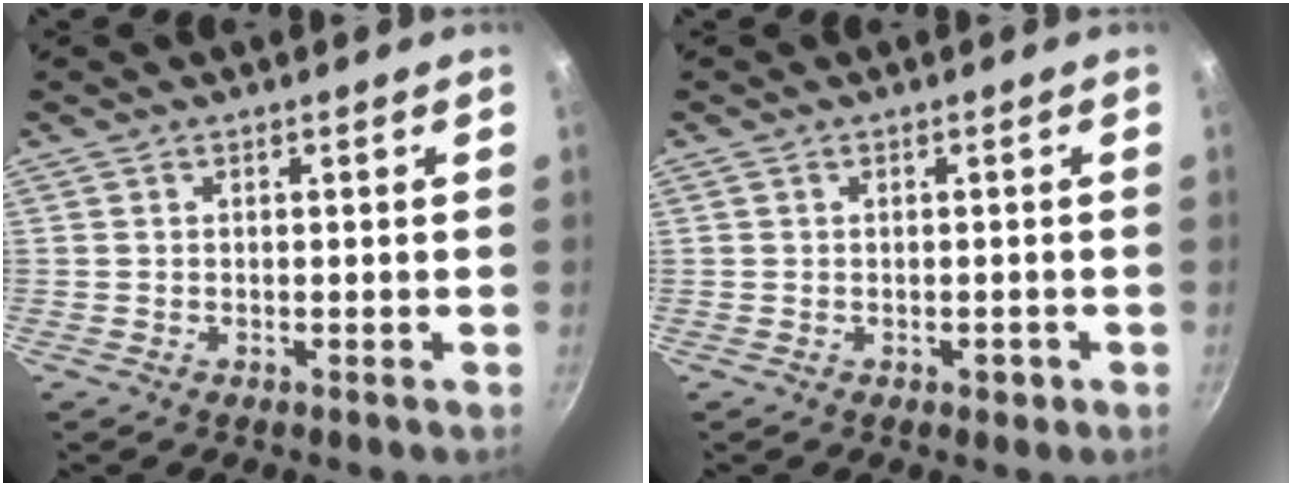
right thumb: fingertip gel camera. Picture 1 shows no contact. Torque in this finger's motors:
{"motor_torque": [-0.47, -0.26, -0.19, 0.02, -0.01]}